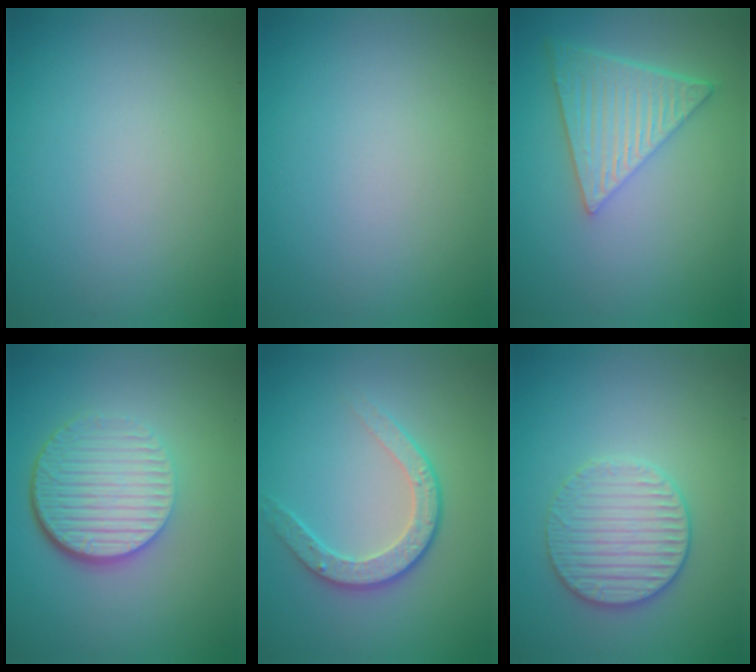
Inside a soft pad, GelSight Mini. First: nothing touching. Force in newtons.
{"total": 0.0}
{"total": 6.6, "press": 4.6, "slide": 4.7}
{"total": 6.4, "press": 4.4, "slide": 4.7}
{"total": 3.4, "press": 2.9, "slide": 1.8}
{"total": 3.5, "press": 3.5, "slide": 0.4}